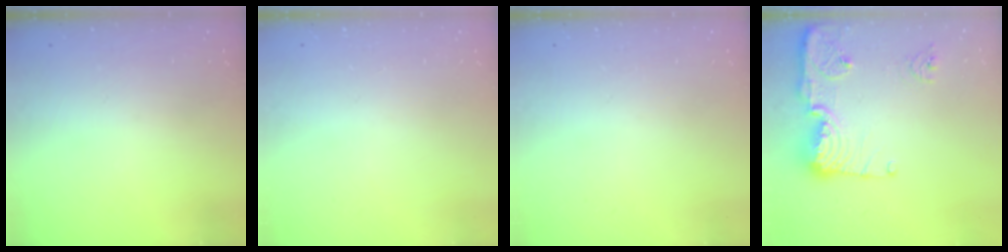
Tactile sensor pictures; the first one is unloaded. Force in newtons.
{"total": 0.0}
{"total": 0.0}
{"total": 14.8, "press": 14.7, "slide": 1.5}